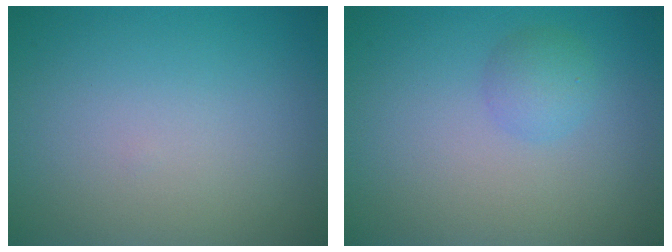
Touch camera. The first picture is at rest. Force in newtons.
{"total": 1.8, "press": 1.7, "slide": 0.2}